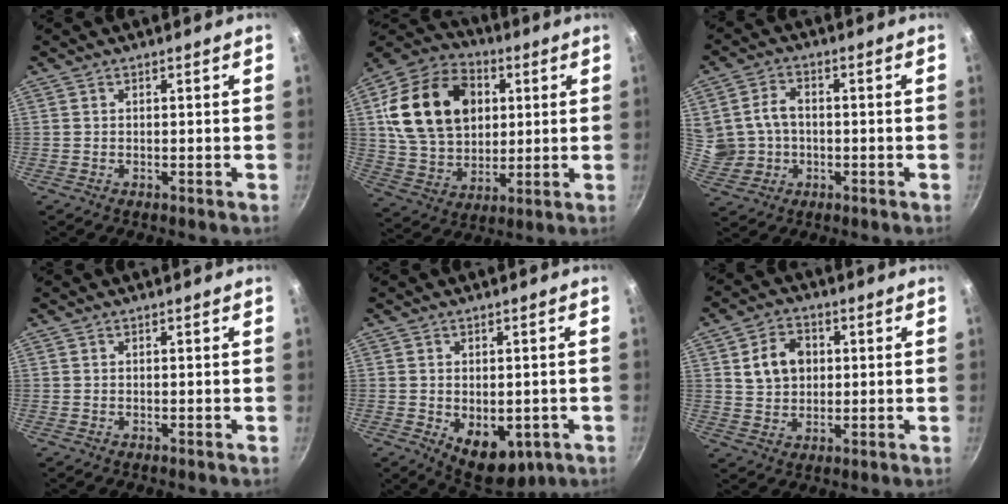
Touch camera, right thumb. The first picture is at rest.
{"total": 21.9, "force": [4.8, 16.1, 14.1], "torque": [-0.223, 0.003, 0.086]}
{"total": 9.3, "force": [0.1, 7.9, 4.9], "torque": [-0.078, 0.012, 0.012]}
{"total": 0.0}
{"total": 9.4, "force": [-2.3, 5.9, 7.0], "torque": [-0.068, -0.007, -0.014]}
{"total": 8.2, "force": [1.7, 6.3, 4.8], "torque": [-0.063, 0.006, 0.028]}